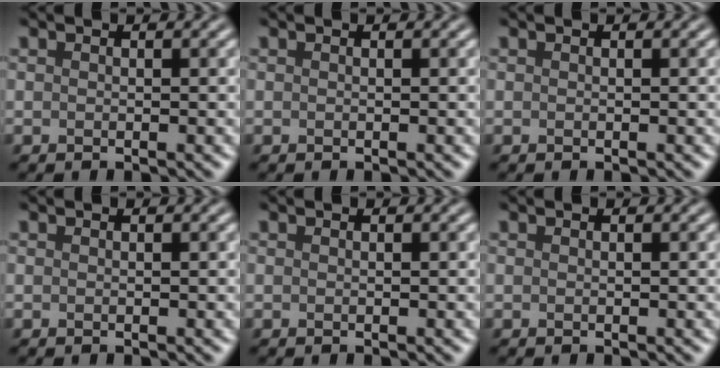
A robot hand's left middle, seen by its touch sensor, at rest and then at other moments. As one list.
[{"total": 0.0}, {"total": 0.0}, {"total": 0.0}, {"total": 0.0}, {"total": 0.0}]